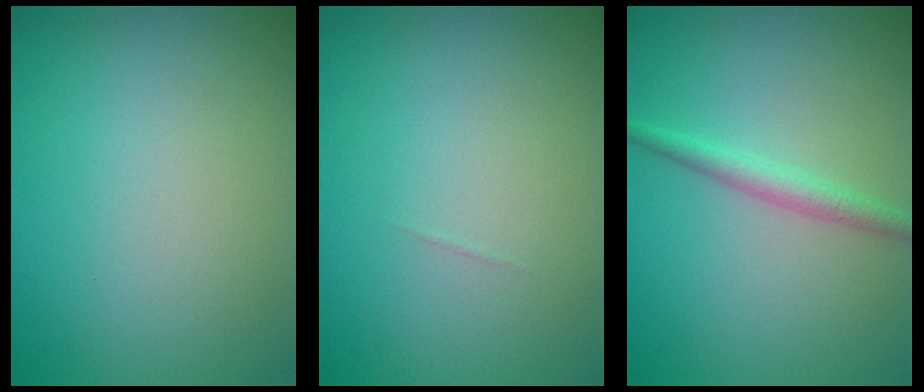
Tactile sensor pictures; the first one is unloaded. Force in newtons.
{"total": 0.0}
{"total": 1.9, "press": 1.9, "slide": 0.0}